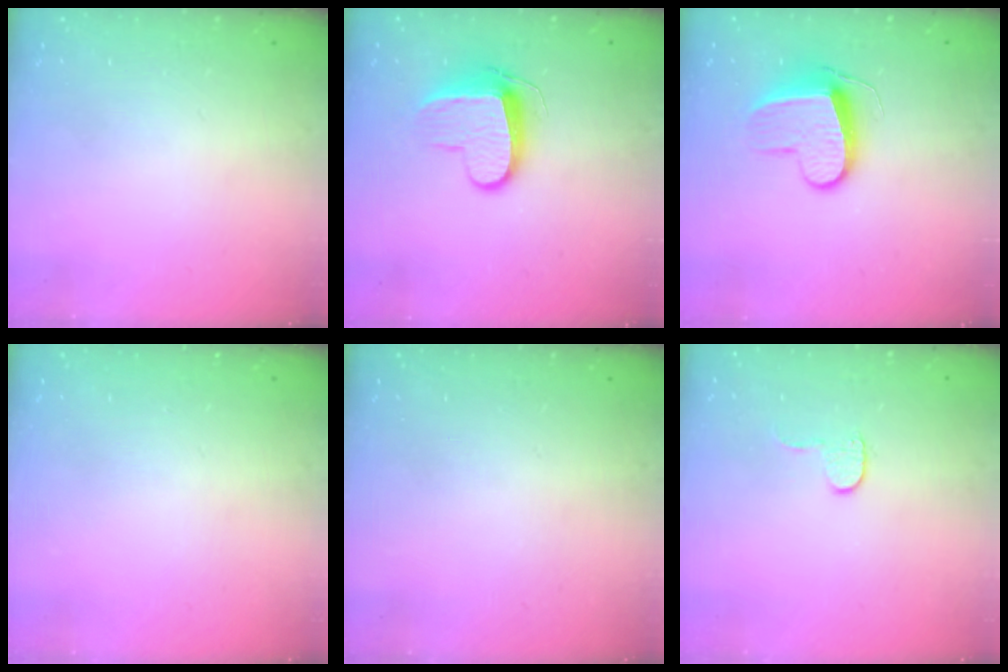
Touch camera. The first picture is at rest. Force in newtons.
{"total": 9.8, "press": 9.8, "slide": 0.1}
{"total": 9.8, "press": 9.8, "slide": 0.3}
{"total": 0.0}
{"total": 0.0}
{"total": 5.0, "press": 4.9, "slide": 0.5}